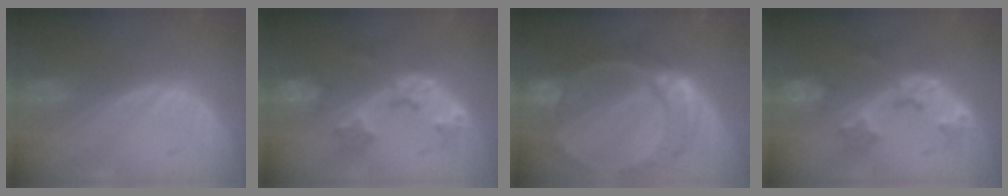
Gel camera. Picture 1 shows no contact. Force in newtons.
{"total": 5.8, "press": 5.8, "slide": 0.2}
{"total": 10.7, "press": 9.0, "slide": 5.7}
{"total": 5.8, "press": 5.8, "slide": 0.2}